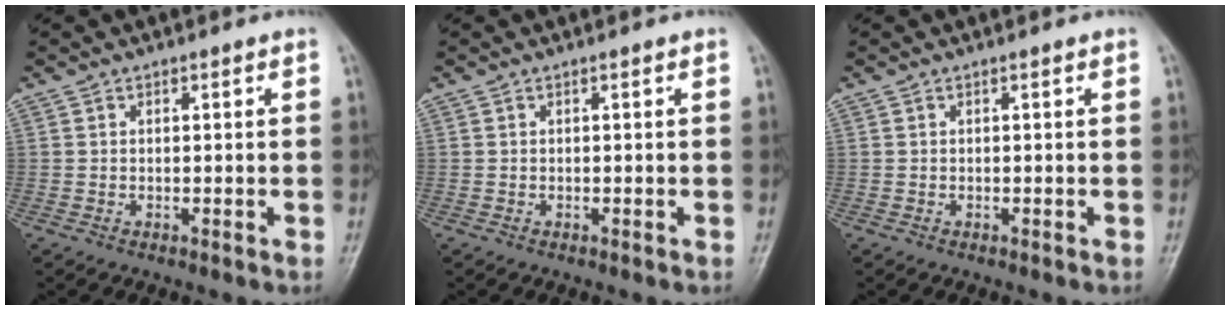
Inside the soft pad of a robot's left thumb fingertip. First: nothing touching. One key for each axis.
{"total": 0.0}
{"total": 0.0}